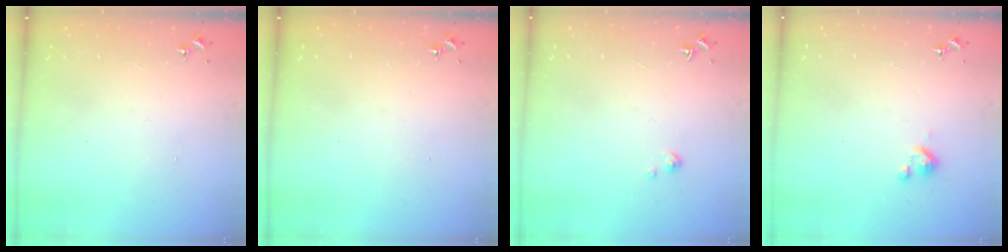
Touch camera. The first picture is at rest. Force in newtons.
{"total": 0.0}
{"total": 1.8, "press": 1.8, "slide": 0.2}
{"total": 2.8, "press": 2.8, "slide": 0.3}